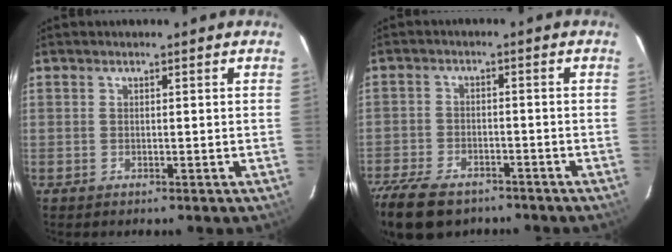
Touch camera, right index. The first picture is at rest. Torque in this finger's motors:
{"motor_torque": [1.20, -0.94, 0.29, 0.12]}